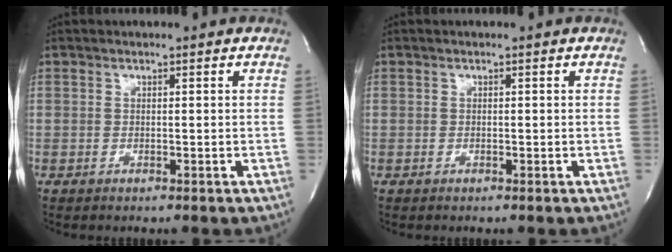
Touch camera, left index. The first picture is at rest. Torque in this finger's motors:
{"motor_torque": [-0.37, 0.17, -0.02, -0.01]}